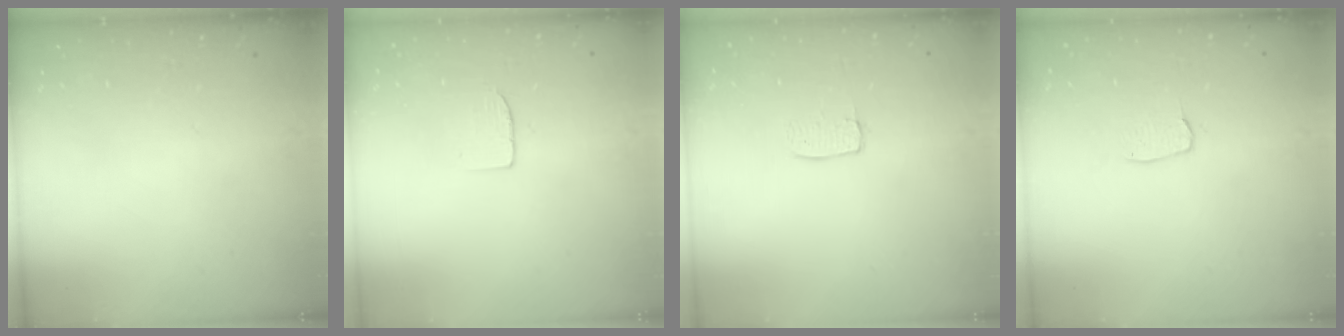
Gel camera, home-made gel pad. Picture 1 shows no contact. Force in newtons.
{"total": 3.7, "press": 3.7, "slide": 0.2}
{"total": 5.8, "press": 5.8, "slide": 0.3}
{"total": 4.0, "press": 4.0, "slide": 0.2}